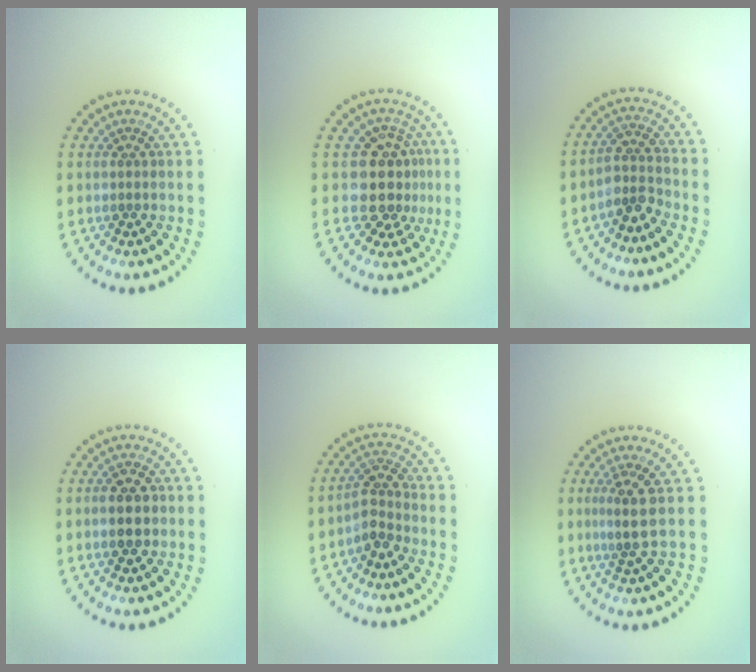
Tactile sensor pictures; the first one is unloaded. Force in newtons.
{"total": 4.2, "press": 3.6, "slide": 2.2}
{"total": 2.5, "press": 1.9, "slide": 1.6}
{"total": 2.7, "press": 2.7, "slide": 0.3}
{"total": 2.5, "press": 2.0, "slide": 1.6}
{"total": 2.6, "press": 2.0, "slide": 1.6}